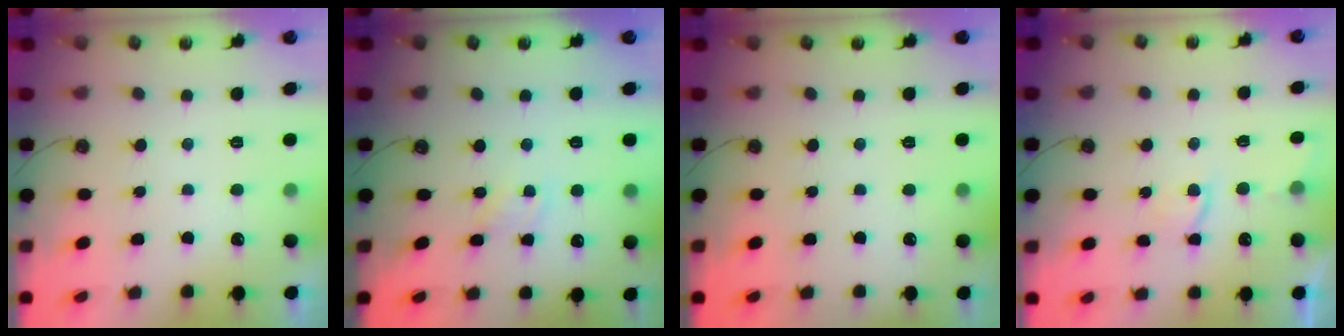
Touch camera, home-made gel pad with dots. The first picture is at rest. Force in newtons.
{"total": 1.7, "press": 1.6, "slide": 0.2}
{"total": 0.0}
{"total": 2.5, "press": 2.5, "slide": 0.5}